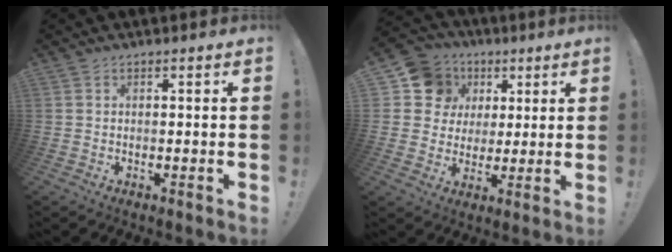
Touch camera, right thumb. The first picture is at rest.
{"total": 12.6, "force": [4.7, 11.2, 3.5], "torque": [-0.046, -0.023, 0.101]}